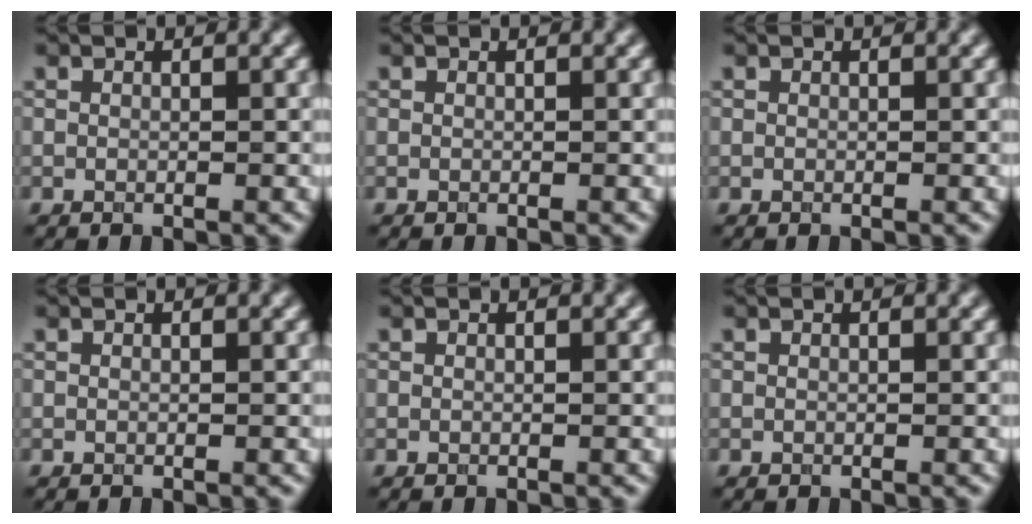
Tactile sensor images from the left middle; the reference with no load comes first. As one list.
[{"total": 0.0}, {"total": 0.0}, {"total": 0.0}, {"total": 0.0}, {"total": 0.0}]